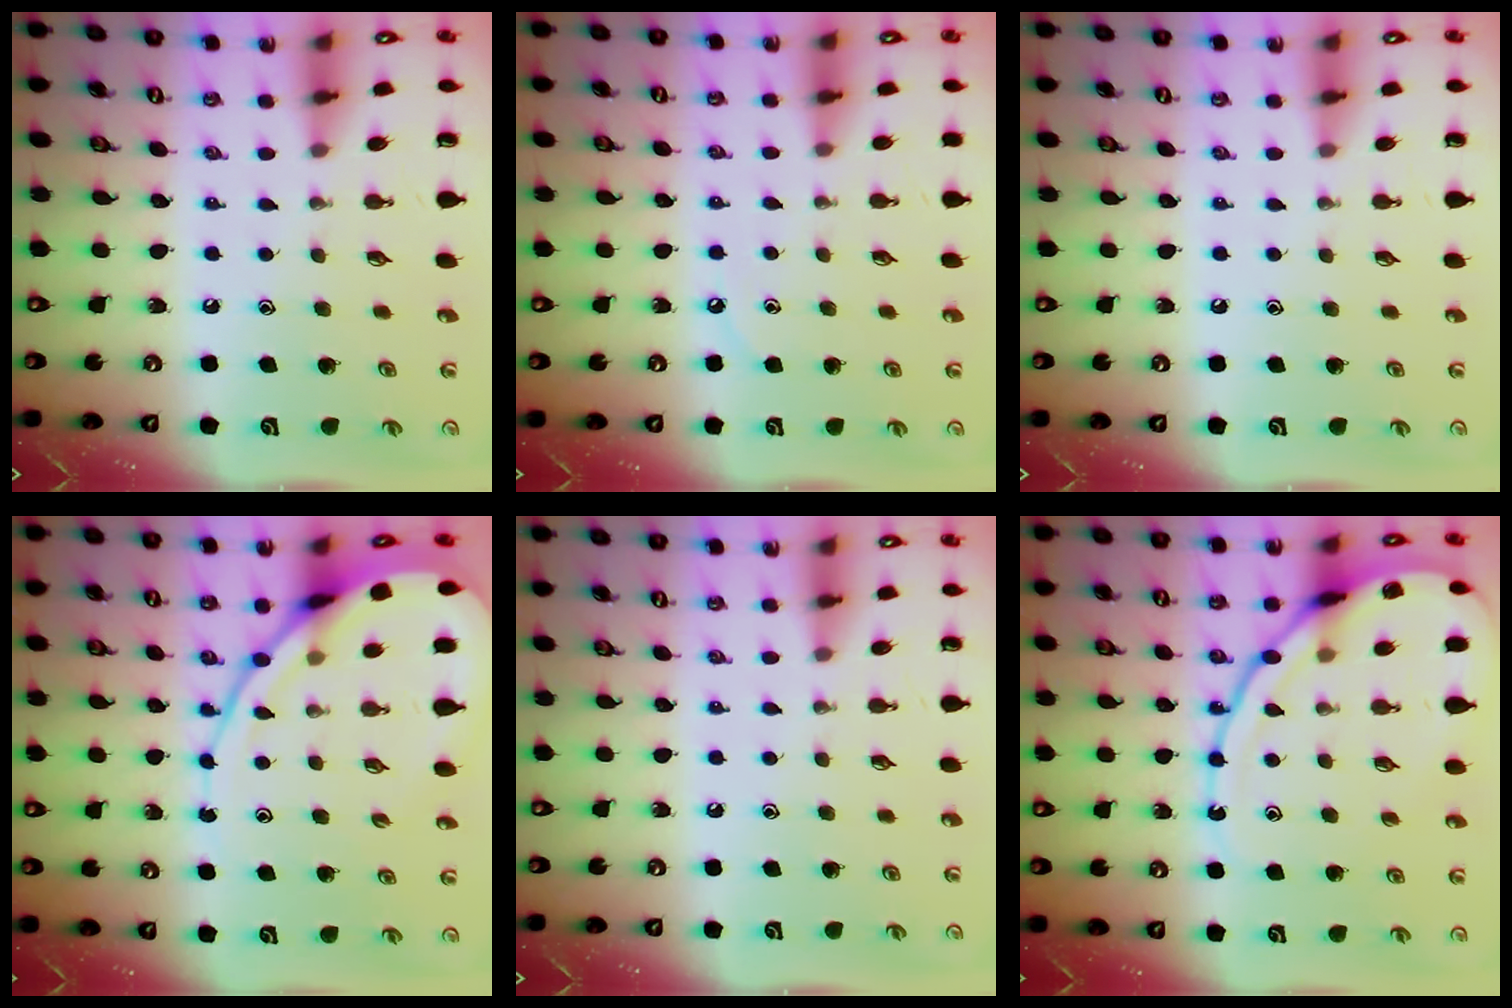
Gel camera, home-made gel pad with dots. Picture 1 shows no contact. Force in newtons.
{"total": 3.2, "press": 3.1, "slide": 0.5}
{"total": 0.0}
{"total": 12.7, "press": 12.6, "slide": 1.2}
{"total": 0.0}
{"total": 14.4, "press": 14.3, "slide": 1.4}